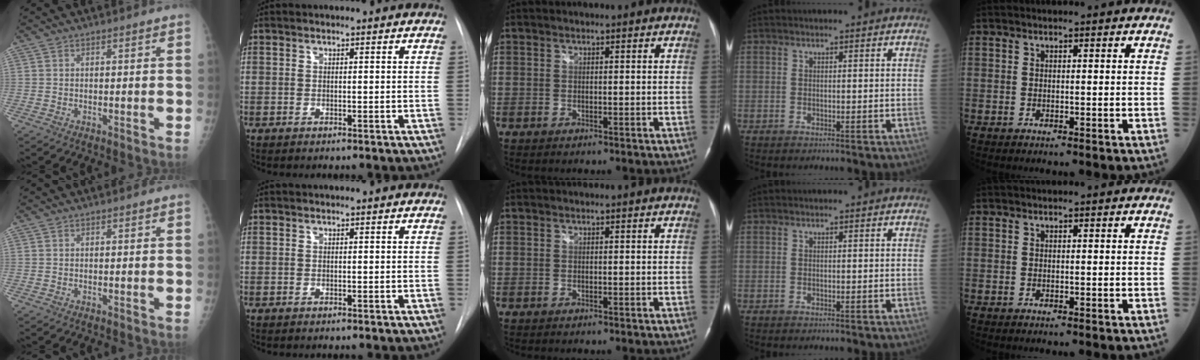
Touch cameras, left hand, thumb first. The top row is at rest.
{}